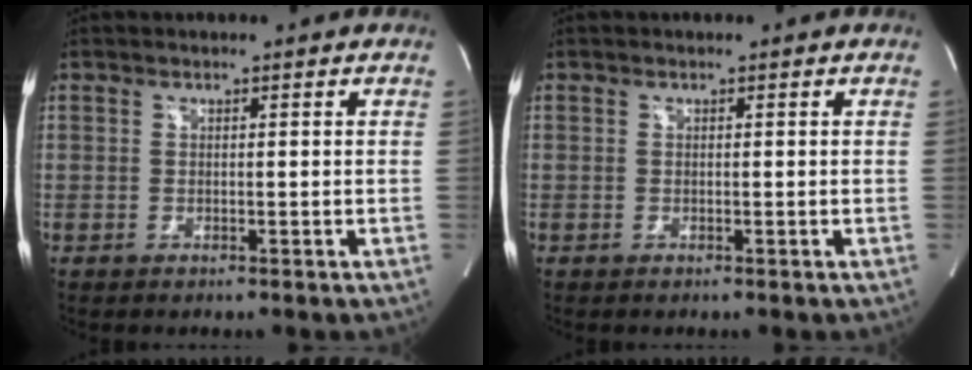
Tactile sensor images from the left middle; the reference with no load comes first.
{"total": 0.0}